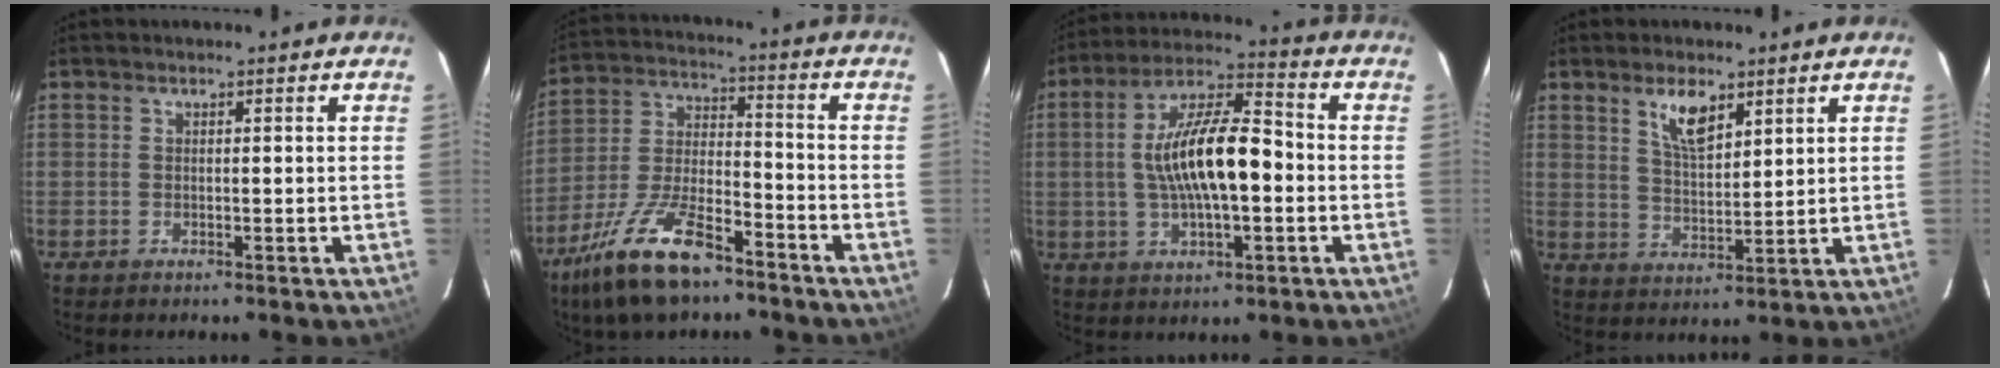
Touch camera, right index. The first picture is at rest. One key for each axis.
{"total": 16.7, "fx": -11.4, "fy": 6.0, "fz": 10.7, "tx": -0.227, "ty": -0.014, "tz": -0.209}
{"total": 15.0, "fx": -1.0, "fy": 5.0, "fz": 14.1, "tx": -0.256, "ty": 0.016, "tz": -0.018}
{"total": 6.7, "fx": 4.1, "fy": 2.6, "fz": 4.7, "tx": -0.082, "ty": 0.001, "tz": 0.081}